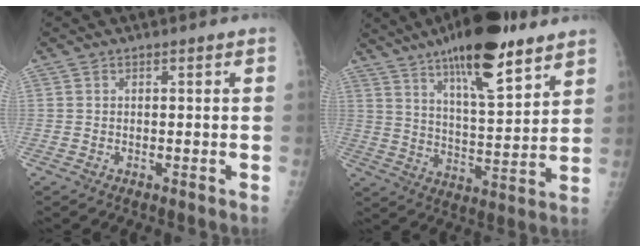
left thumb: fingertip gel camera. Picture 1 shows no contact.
{"total": 18.5, "force": [11.9, 5.0, 13.2], "torque": [-0.190, -0.055, 0.195]}